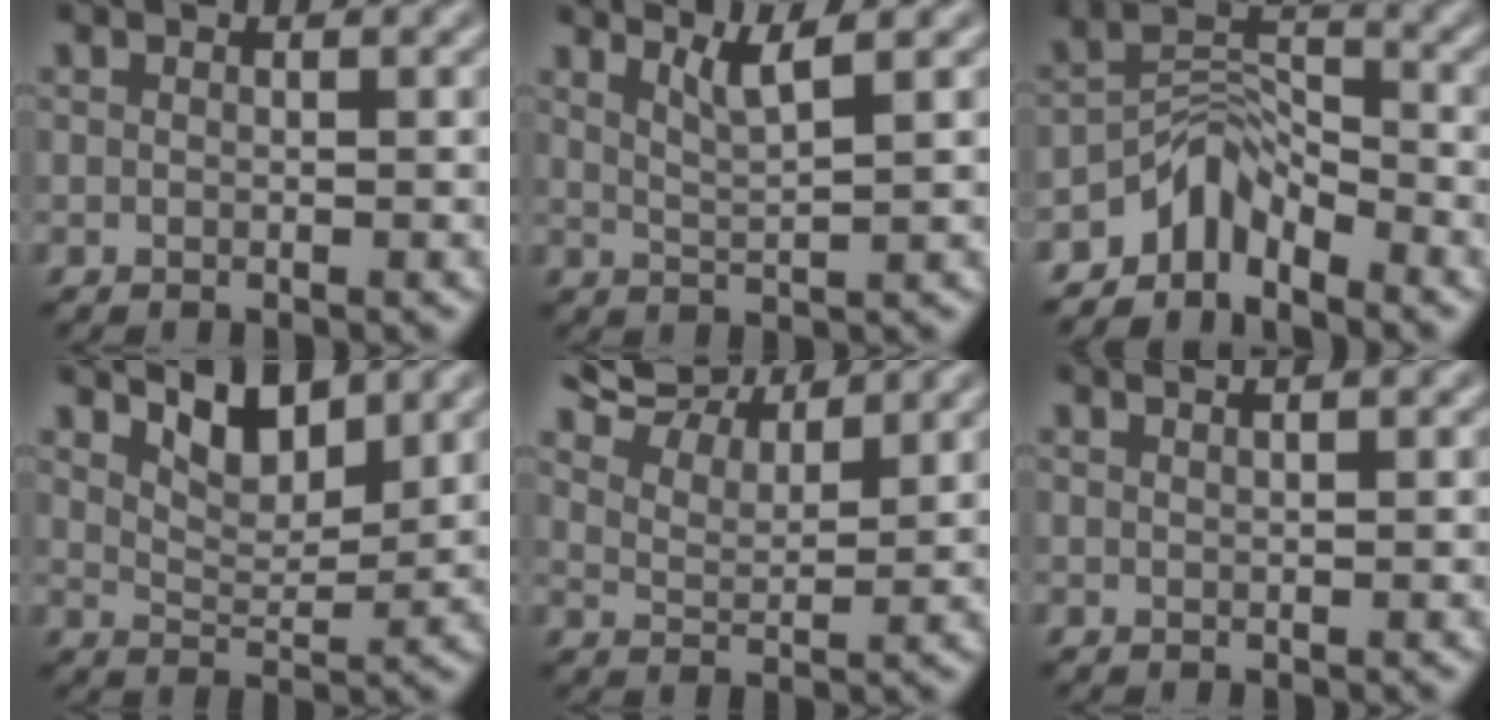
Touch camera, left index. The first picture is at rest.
{"total": 2.6, "force": [1.8, 0.4, 1.9], "torque": [-0.024, -0.001, 0.035]}
{"total": 3.6, "force": [-3.1, 1.5, 1.1], "torque": [-0.013, 0.010, -0.067]}
{"total": 3.7, "force": [2.8, 1.3, 2.0], "torque": [-0.044, -0.006, 0.047]}
{"total": 8.0, "force": [7.0, 1.9, 3.2], "torque": [-0.072, 0.019, 0.105]}
{"total": 2.9, "force": [1.9, 1.2, 1.8], "torque": [-0.002, 0.010, -0.003]}